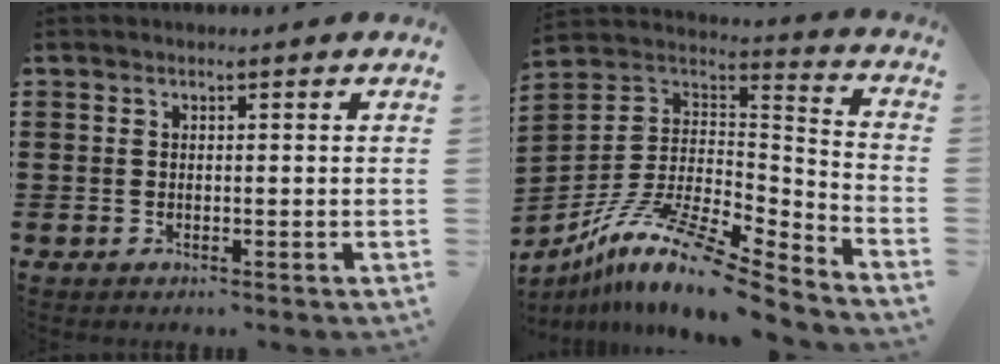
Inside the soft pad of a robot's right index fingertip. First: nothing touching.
{"total": 13.0, "force": [-9.0, 2.7, 8.9], "torque": [-0.177, 0.011, -0.174]}